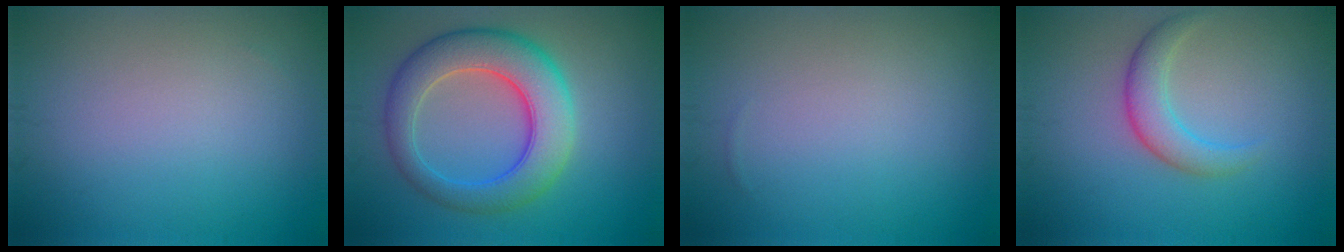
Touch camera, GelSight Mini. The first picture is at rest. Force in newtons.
{"total": 7.7, "press": 7.7, "slide": 0.4}
{"total": 0.0}
{"total": 3.0, "press": 3.0, "slide": 0.1}